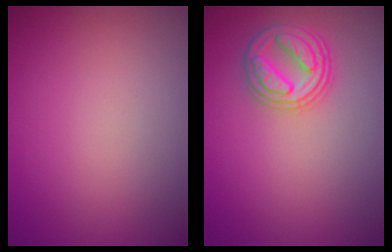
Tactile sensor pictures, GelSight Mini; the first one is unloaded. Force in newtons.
{"total": 3.6, "press": 3.5, "slide": 0.9}